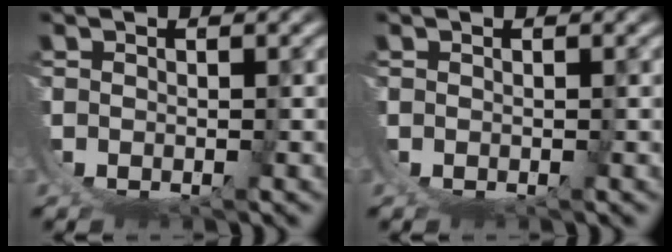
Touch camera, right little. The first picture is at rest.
{"total": 0.0}